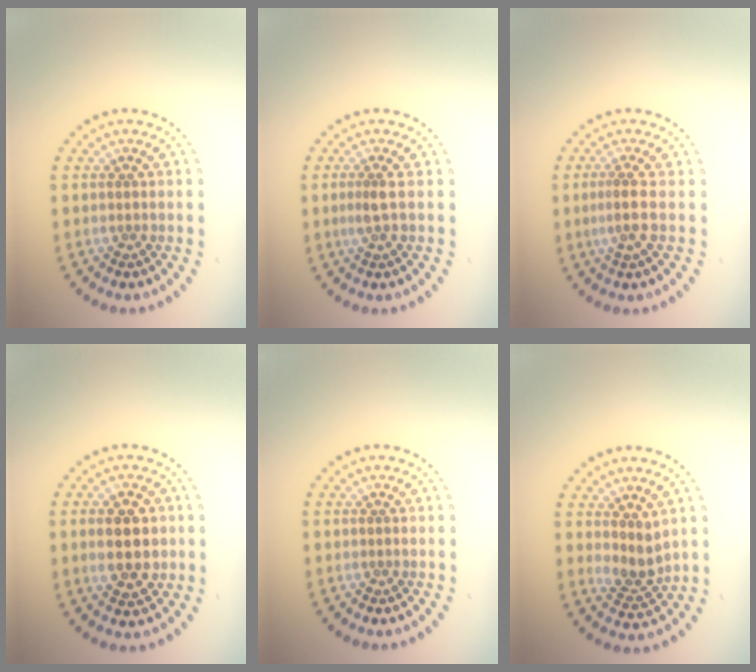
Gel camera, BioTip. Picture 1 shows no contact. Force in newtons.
{"total": 1.5, "press": 1.1, "slide": 1.0}
{"total": 1.7, "press": 1.4, "slide": 1.0}
{"total": 4.9, "press": 4.9, "slide": 0.2}
{"total": 0.0}
{"total": 2.5, "press": 2.0, "slide": 1.4}